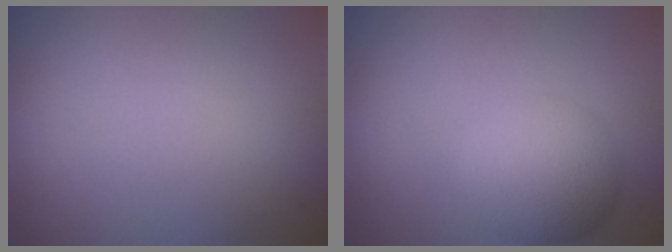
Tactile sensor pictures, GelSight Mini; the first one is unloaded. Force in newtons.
{"total": 4.9, "press": 4.9, "slide": 0.1}